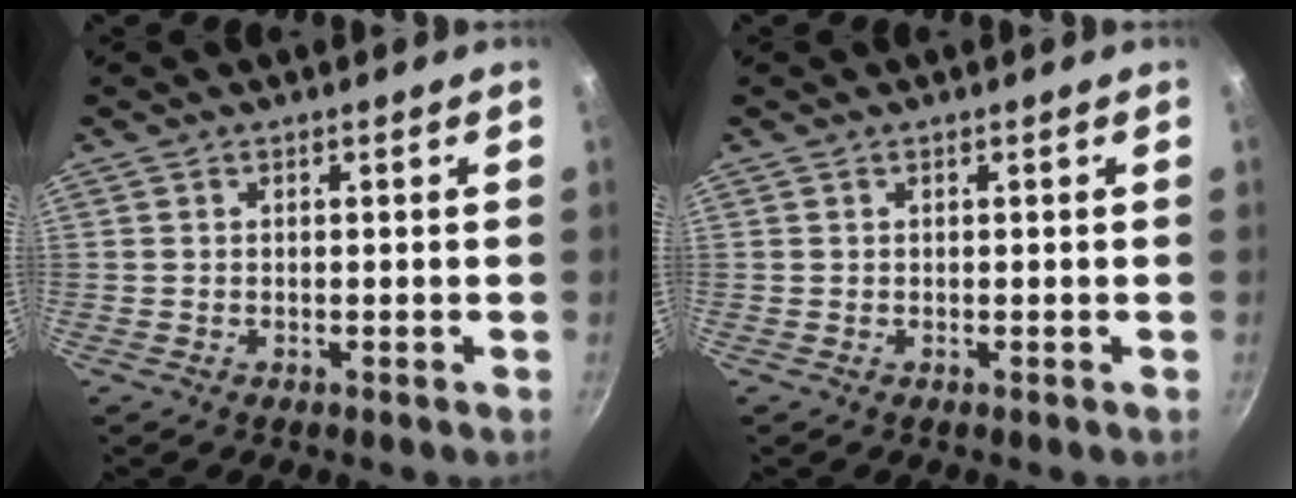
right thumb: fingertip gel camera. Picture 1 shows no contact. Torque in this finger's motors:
{"motor_torque": [-0.01, 0.00, 0.00, 0.00, 0.00]}